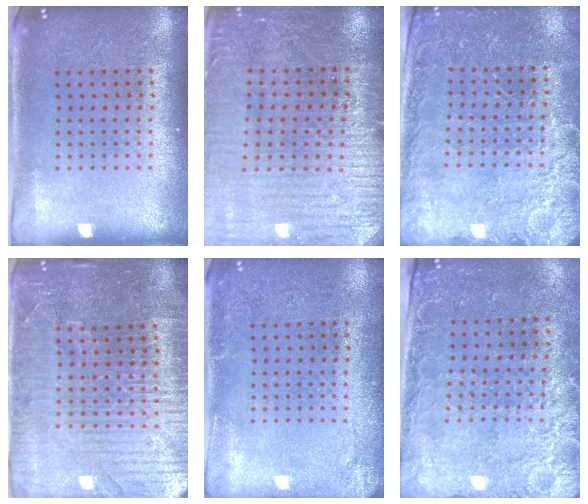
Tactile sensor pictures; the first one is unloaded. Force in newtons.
{"total": 3.1, "press": 3.1, "slide": 0.6}
{"total": 2.8, "press": 2.7, "slide": 0.4}
{"total": 4.8, "press": 4.5, "slide": 1.7}
{"total": 2.0, "press": 1.9, "slide": 0.1}
{"total": 2.6, "press": 2.4, "slide": 1.1}